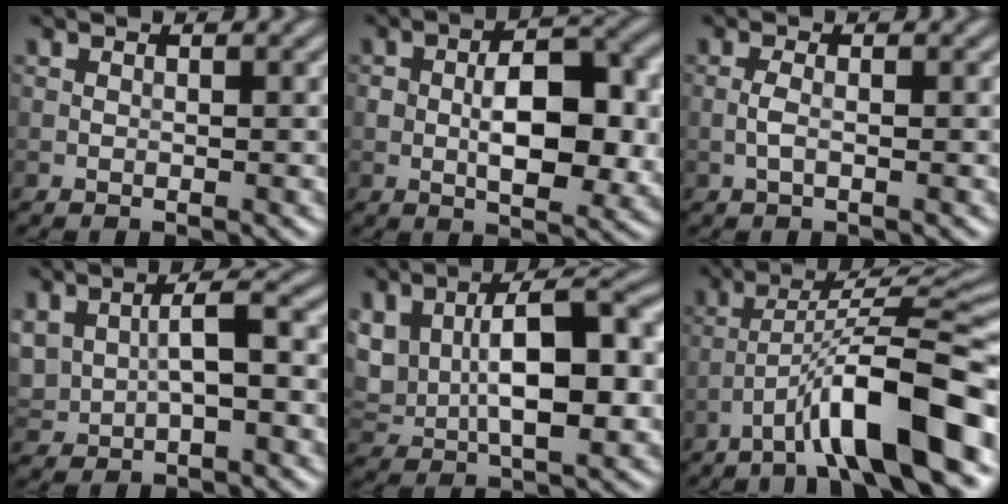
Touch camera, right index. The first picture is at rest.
{"total": 7.7, "force": [-0.3, 3.9, 6.6], "torque": [-0.102, -0.001, -0.005]}
{"total": 1.3, "force": [-0.4, 0.4, 1.2], "torque": [-0.027, 0.000, -0.011]}
{"total": 5.2, "force": [0.3, 2.8, 4.3], "torque": [-0.094, 0.007, 0.009]}
{"total": 10.4, "force": [1.1, 5.6, 8.7], "torque": [-0.159, 0.005, 0.019]}
{"total": 10.4, "force": [-5.7, 1.5, 8.6], "torque": [-0.131, 0.027, -0.090]}